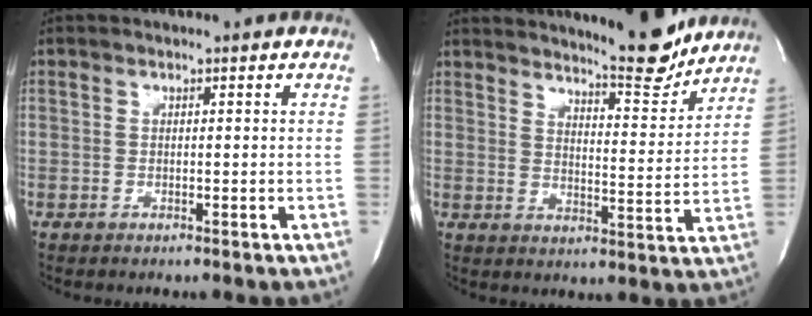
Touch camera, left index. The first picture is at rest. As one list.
[{"total": 9.6, "force": [9.1, 0.5, 3.2], "torque": [-0.047, -0.033, 0.124]}]